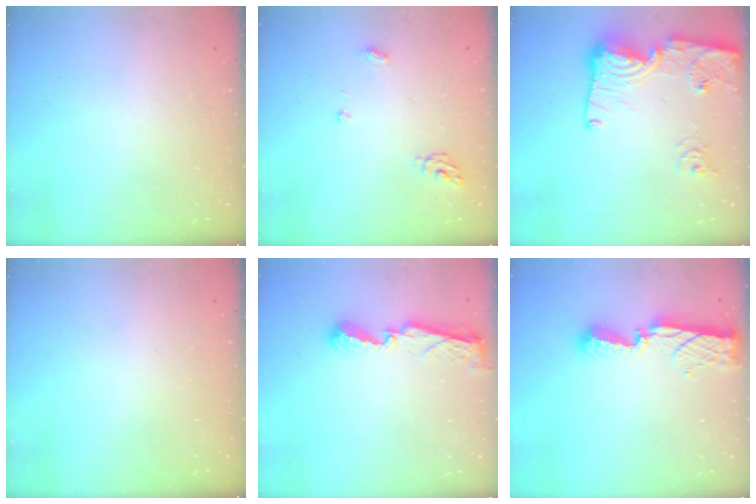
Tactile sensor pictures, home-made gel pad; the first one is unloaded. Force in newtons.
{"total": 5.2, "press": 5.2, "slide": 0.3}
{"total": 16.3, "press": 16.3, "slide": 1.3}
{"total": 0.0}
{"total": 7.7, "press": 7.7, "slide": 0.8}
{"total": 8.3, "press": 8.3, "slide": 0.4}